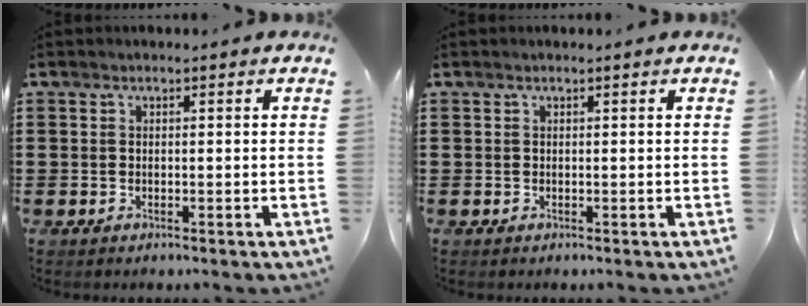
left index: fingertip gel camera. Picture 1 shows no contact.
{"total": 0.0}